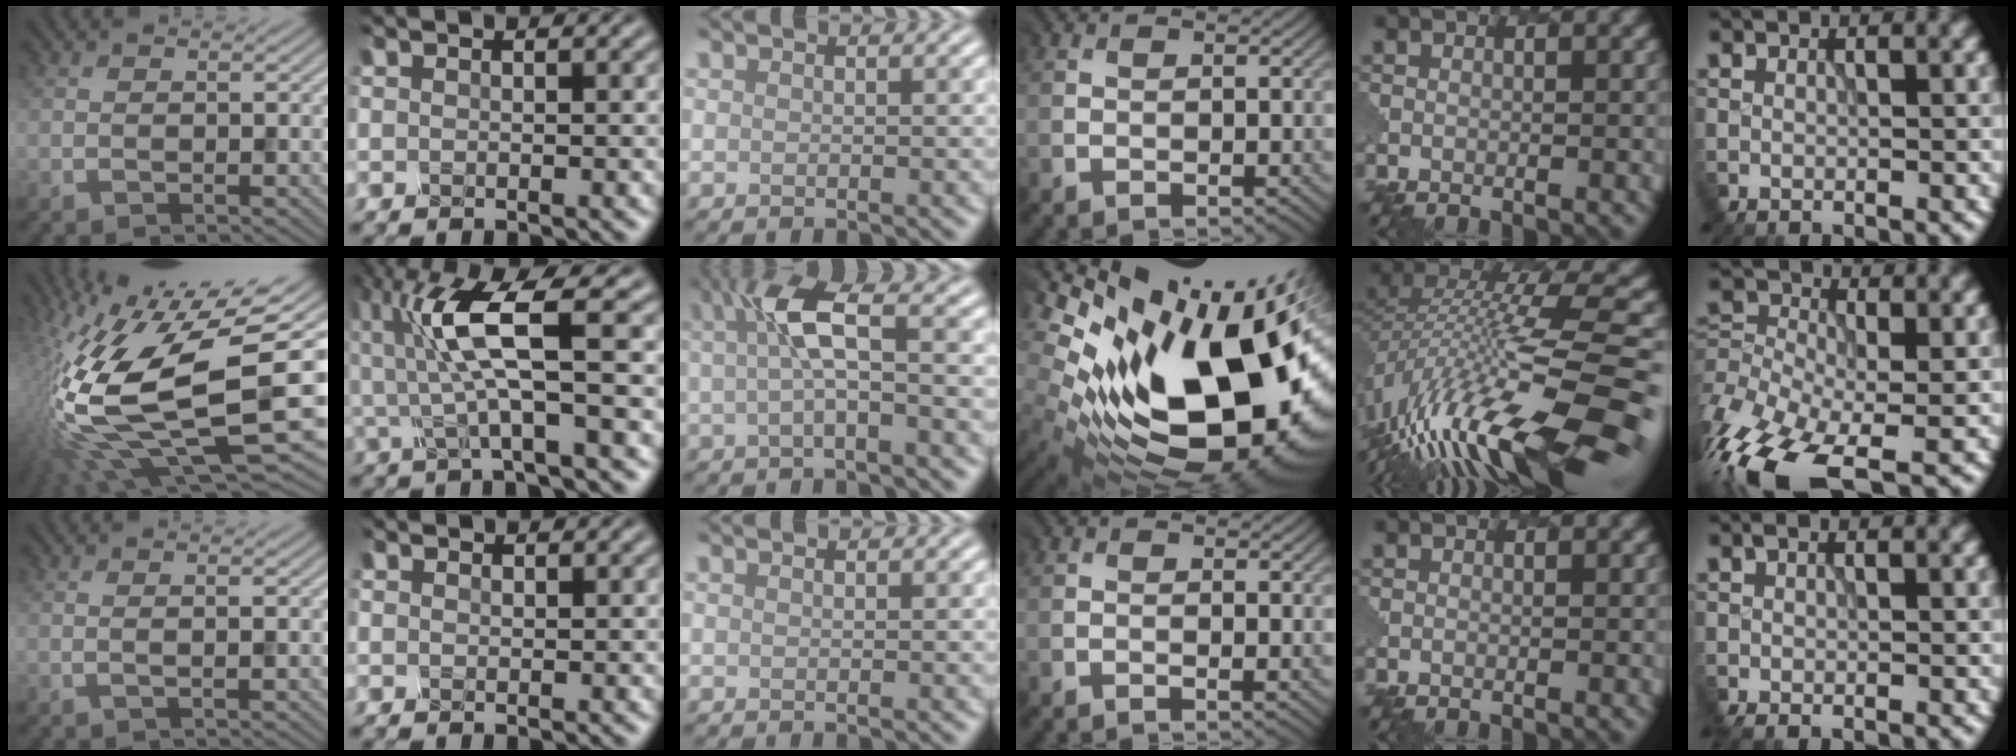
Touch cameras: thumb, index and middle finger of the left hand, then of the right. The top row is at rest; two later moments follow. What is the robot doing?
{"motion": "disassemble", "object": "battery cover"}